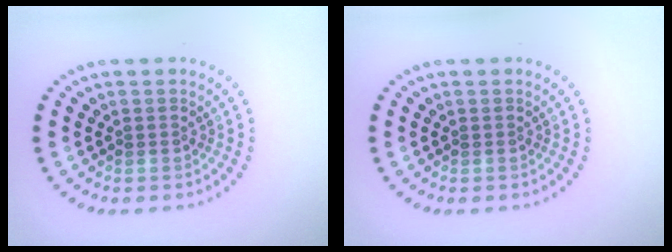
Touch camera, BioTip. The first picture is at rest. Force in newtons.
{"total": 0.0}